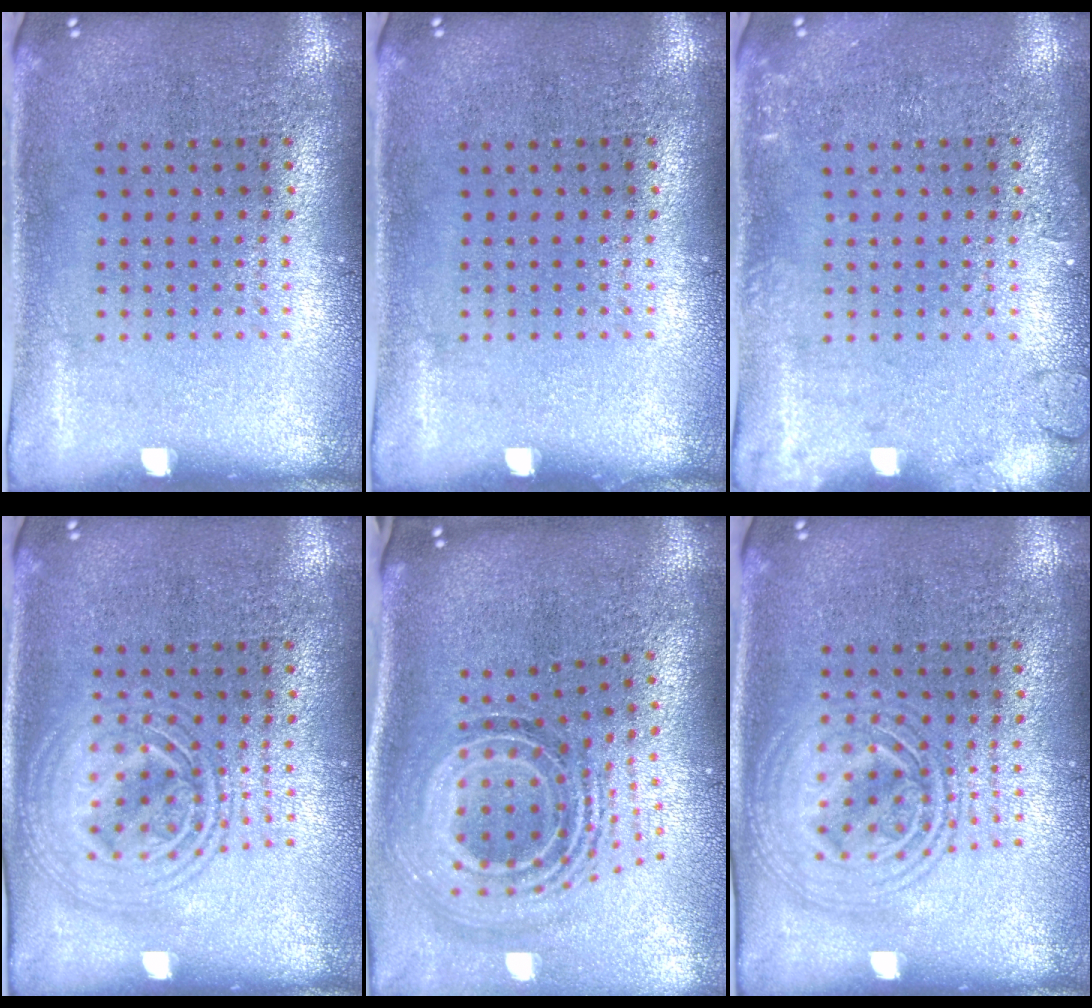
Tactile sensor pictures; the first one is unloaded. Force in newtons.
{"total": 0.0}
{"total": 1.7, "press": 1.7, "slide": 0.3}
{"total": 2.8, "press": 2.8, "slide": 0.3}
{"total": 2.0, "press": 1.5, "slide": 1.3}
{"total": 2.8, "press": 2.8, "slide": 0.4}